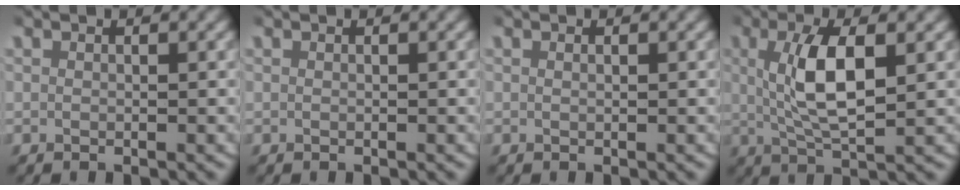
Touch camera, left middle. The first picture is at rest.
{"total": 0.0}
{"total": 0.0}
{"total": 5.3, "force": [1.0, 1.6, 5.0], "torque": [-0.097, -0.007, 0.023]}